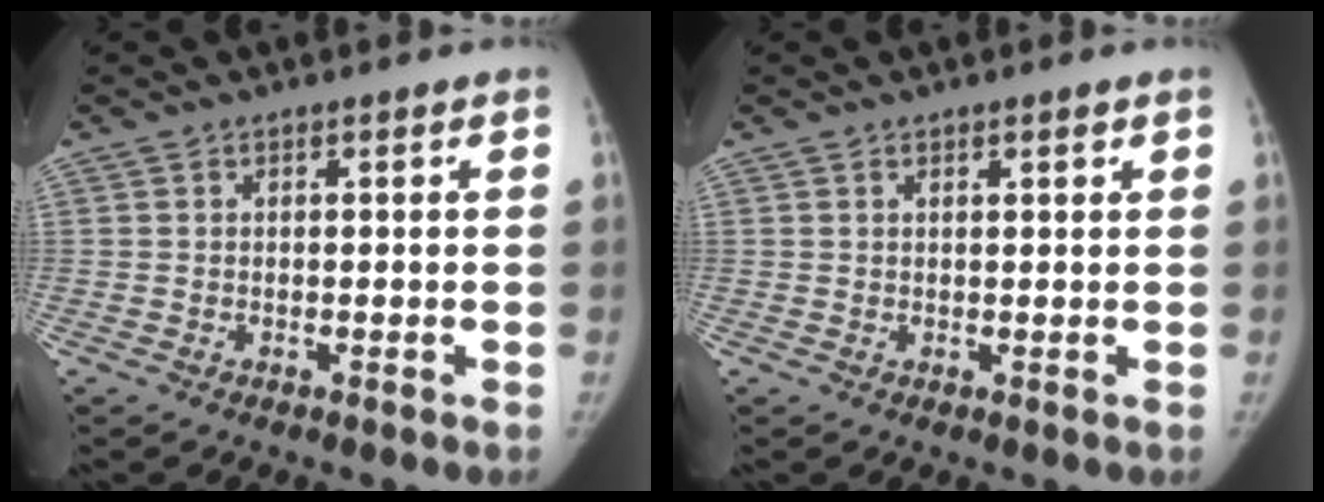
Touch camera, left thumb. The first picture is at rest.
{"total": 1.4, "force": [0.9, 0.4, 1.0], "torque": [-0.012, -0.003, 0.013]}